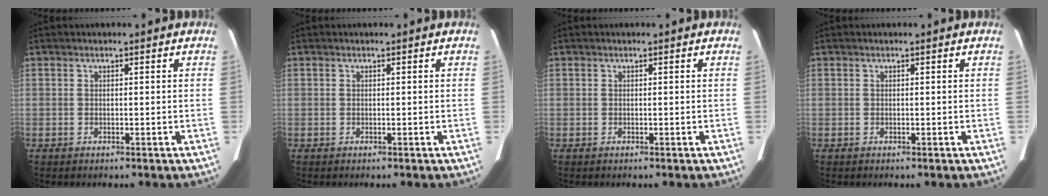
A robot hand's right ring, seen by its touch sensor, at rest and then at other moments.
{"total": 0.0}
{"total": 0.0}
{"total": 0.0}